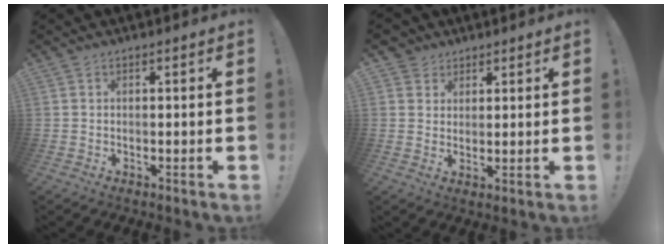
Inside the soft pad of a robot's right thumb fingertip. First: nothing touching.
{"total": 4.0, "force": [2.5, 3.1, 0.1], "torque": [-0.013, -0.010, 0.050]}